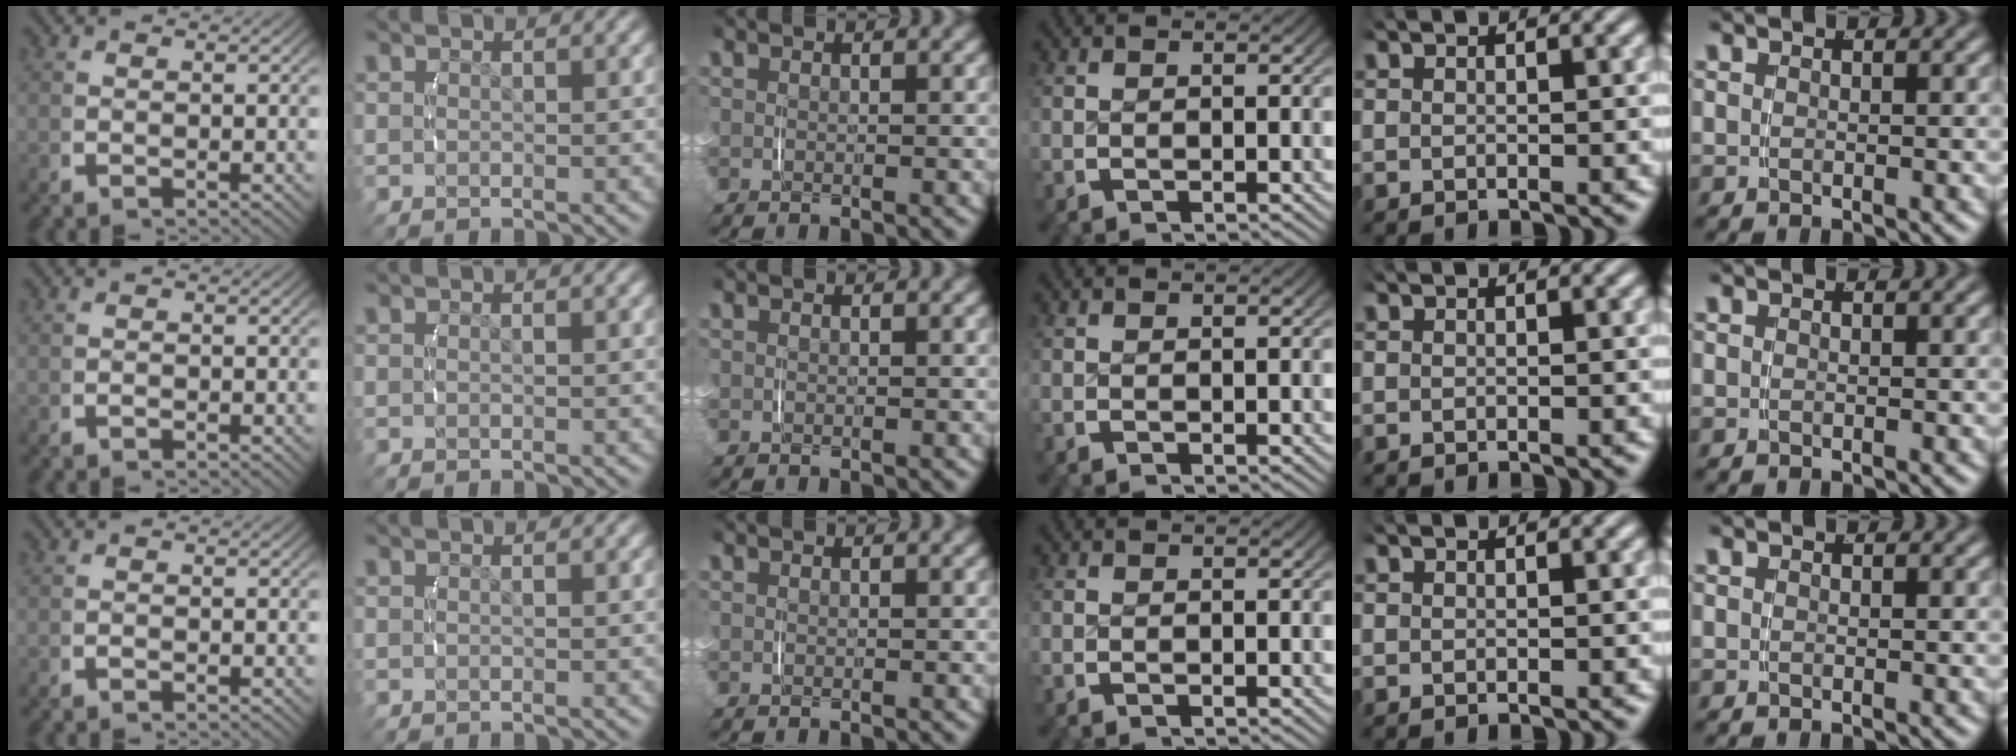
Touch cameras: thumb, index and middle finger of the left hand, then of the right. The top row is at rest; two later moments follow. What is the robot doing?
{"motion": "lift_and_place", "object": "small bumper sticker"}